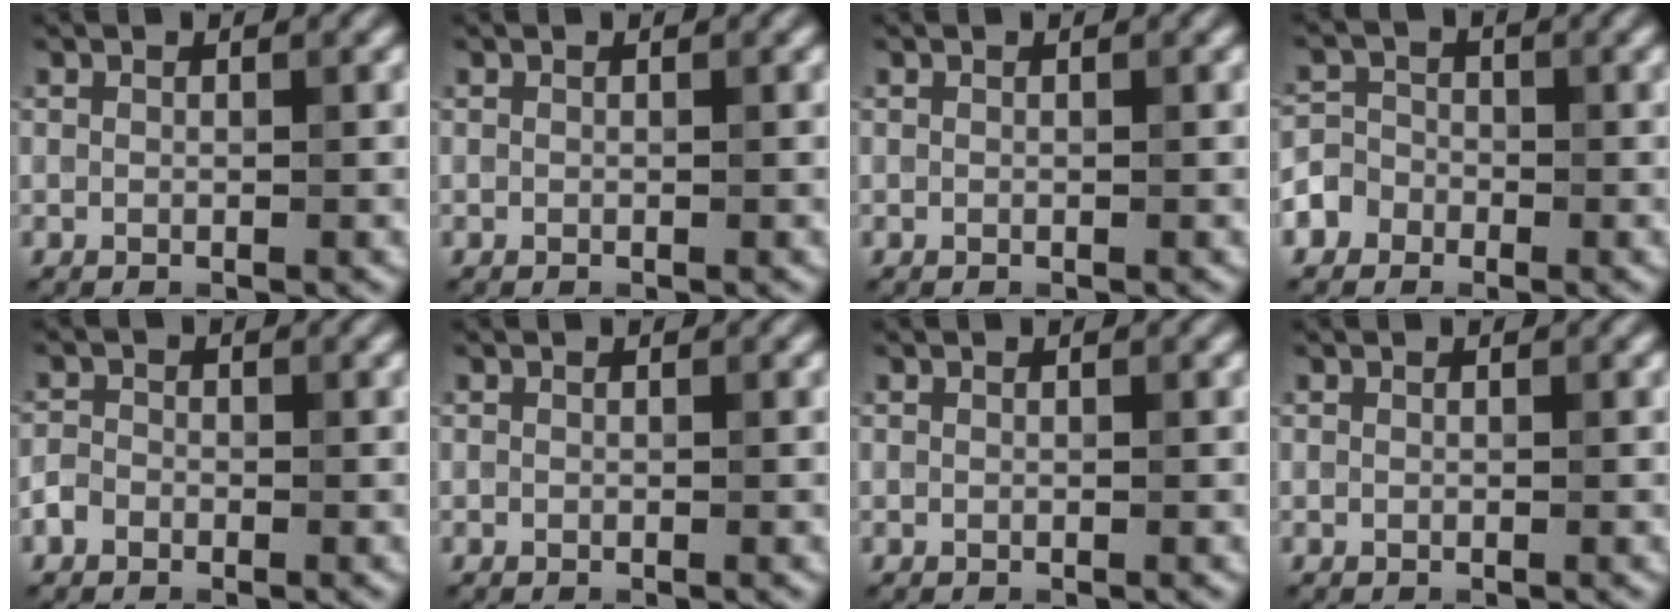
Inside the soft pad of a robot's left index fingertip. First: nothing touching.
{"total": 0.0}
{"total": 0.0}
{"total": 3.3, "force": [-1.8, 2.7, 0.4], "torque": [0.016, -0.001, -0.039]}
{"total": 1.3, "force": [-0.8, 1.0, 0.3], "torque": [0.000, 0.003, -0.021]}
{"total": 0.0}
{"total": 0.0}
{"total": 0.0}